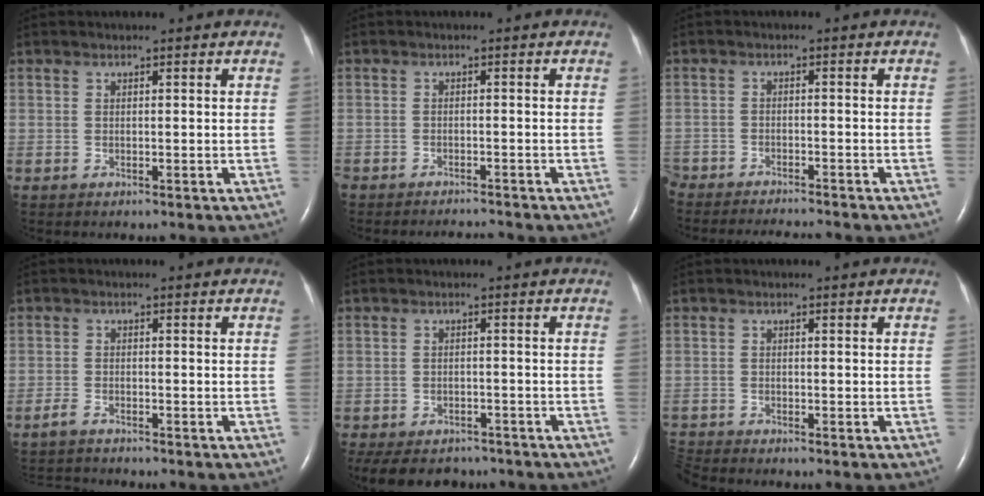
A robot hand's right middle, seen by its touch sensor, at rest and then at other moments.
{"total": 3.3, "force": [-3.3, 0.1, 0.3], "torque": [-0.004, -0.012, -0.051]}
{"total": 11.0, "force": [-10.2, 1.6, 3.7], "torque": [-0.065, -0.014, -0.148]}
{"total": 2.2, "force": [-2.2, 0.2, 0.4], "torque": [-0.015, -0.009, -0.034]}
{"total": 11.7, "force": [-9.3, 6.1, 3.8], "torque": [-0.094, -0.006, -0.117]}
{"total": 1.9, "force": [-1.8, -0.6, -0.2], "torque": [-0.007, -0.015, -0.036]}